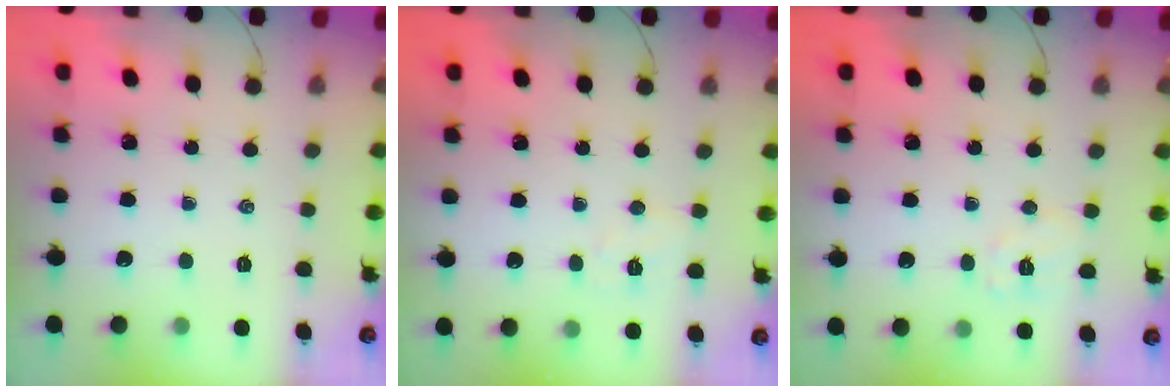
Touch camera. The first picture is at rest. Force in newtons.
{"total": 4.9, "press": 4.8, "slide": 1.0}
{"total": 6.6, "press": 6.5, "slide": 1.2}